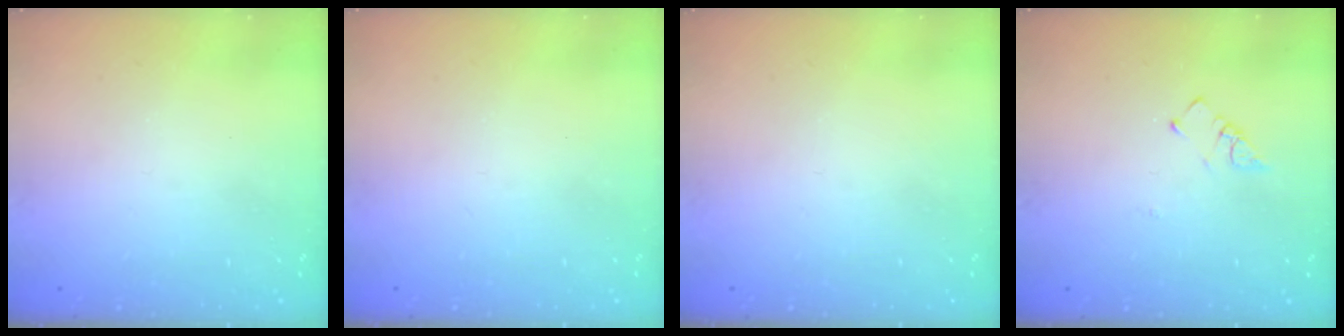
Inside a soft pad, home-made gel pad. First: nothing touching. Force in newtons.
{"total": 2.1, "press": 2.0, "slide": 0.4}
{"total": 0.0}
{"total": 2.6, "press": 2.6, "slide": 0.5}